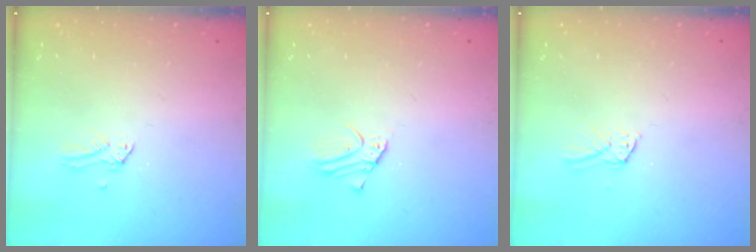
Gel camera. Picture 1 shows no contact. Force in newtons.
{"total": 2.3, "press": 2.3, "slide": 0.2}
{"total": 4.4, "press": 4.4, "slide": 0.5}